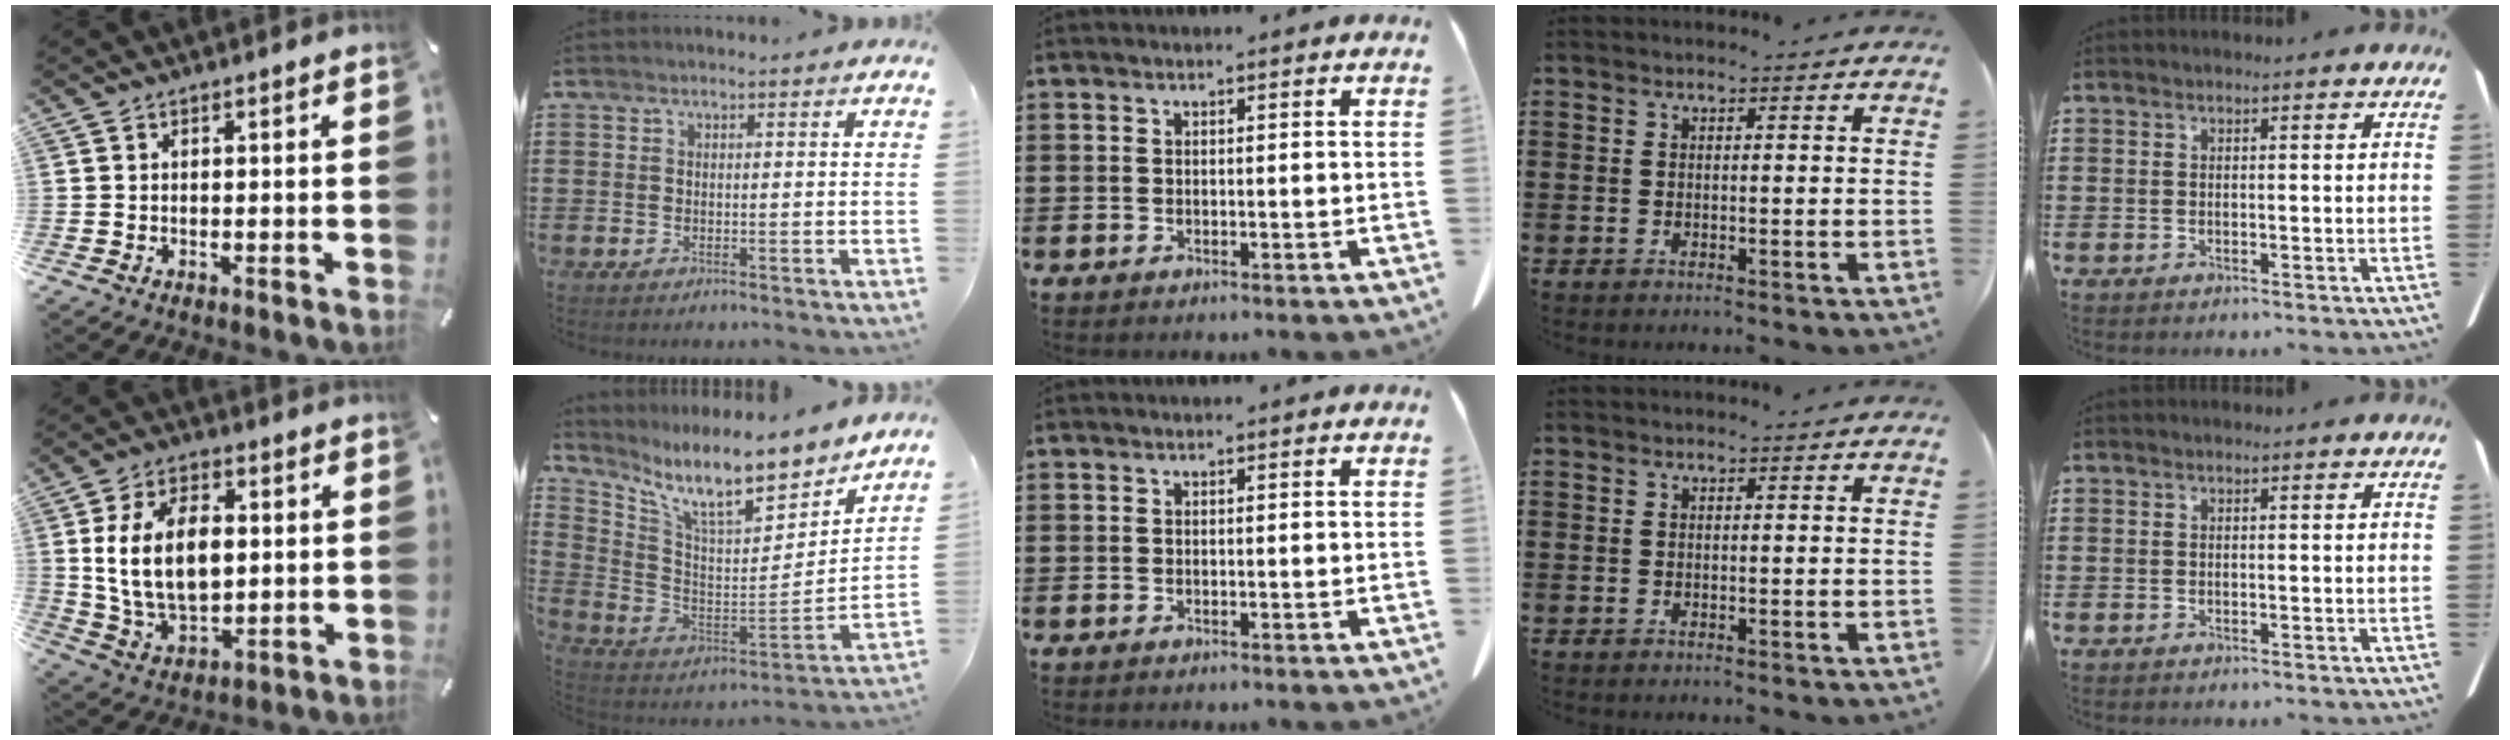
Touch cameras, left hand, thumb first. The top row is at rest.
{"thumb": {"total": 15.1, "force": [2.0, 9.7, 11.4], "torque": [-0.237, 0.005, 0.035]}, "index": {"total": 10.9, "force": [8.9, 1.5, 6.1], "torque": [-0.138, -0.068, 0.146]}}